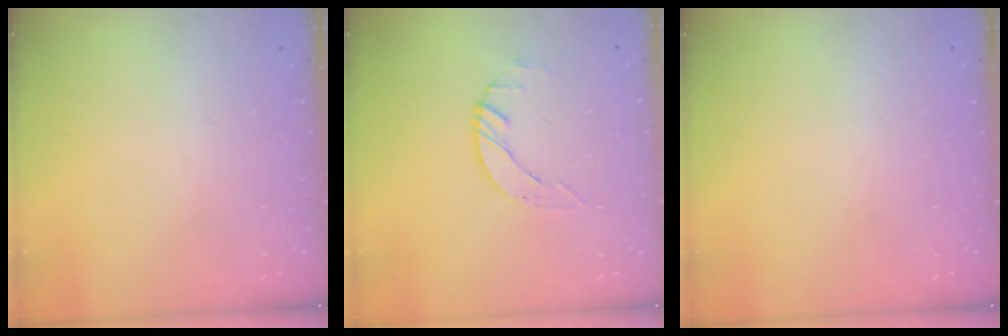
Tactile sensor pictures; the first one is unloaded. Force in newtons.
{"total": 2.6, "press": 2.6, "slide": 0.3}
{"total": 0.0}